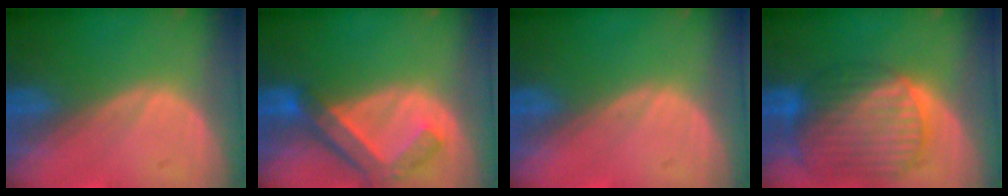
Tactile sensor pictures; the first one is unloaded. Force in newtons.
{"total": 7.0, "press": 6.1, "slide": 3.4}
{"total": 0.0}
{"total": 10.4, "press": 8.8, "slide": 5.5}